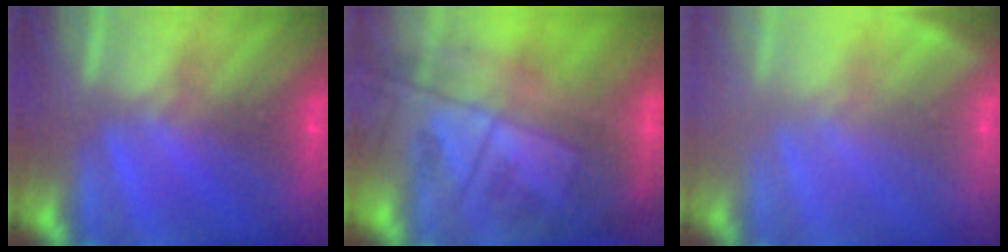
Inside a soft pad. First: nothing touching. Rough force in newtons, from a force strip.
{"total": 7.8}
{"total": 2.4}